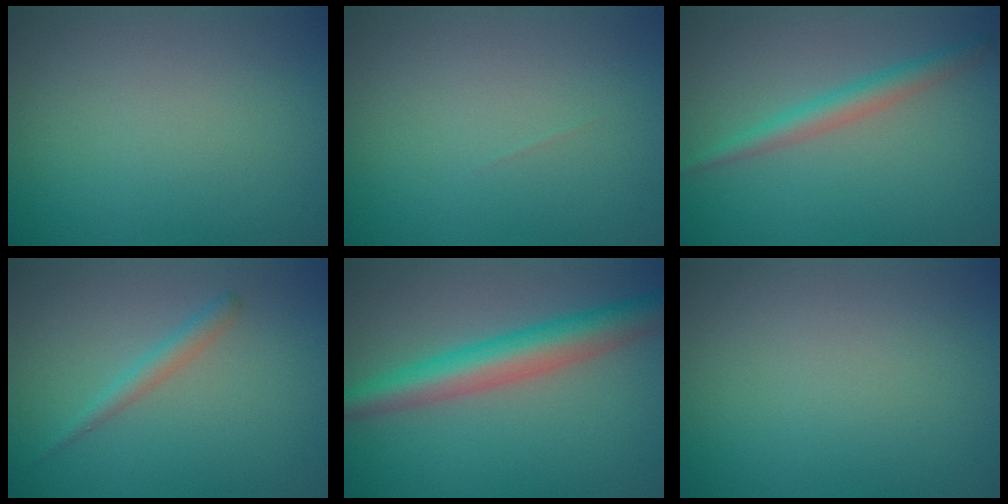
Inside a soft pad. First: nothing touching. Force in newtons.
{"total": 0.0}
{"total": 2.4, "press": 2.4, "slide": 0.0}
{"total": 1.6, "press": 1.6, "slide": 0.0}
{"total": 5.7, "press": 5.7, "slide": 0.1}
{"total": 0.0}